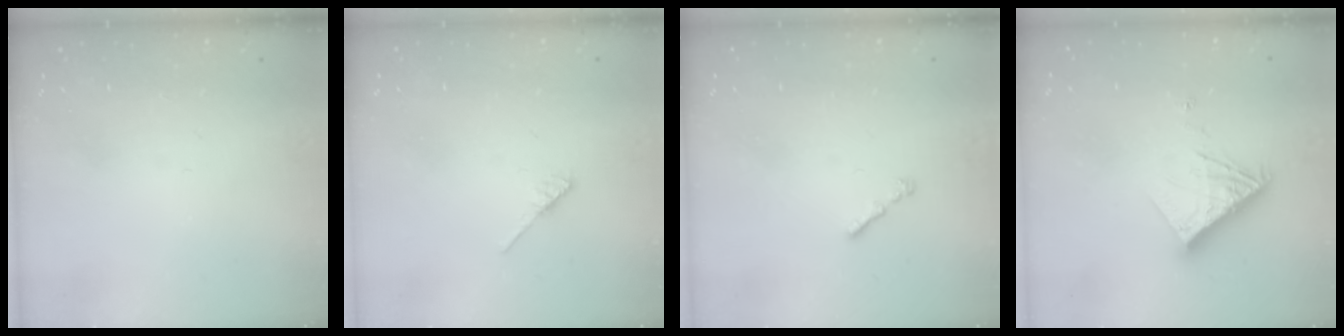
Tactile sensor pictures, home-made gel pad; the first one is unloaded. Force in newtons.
{"total": 3.7, "press": 3.7, "slide": 0.3}
{"total": 1.0, "press": 0.9, "slide": 0.5}
{"total": 10.3, "press": 10.2, "slide": 0.9}